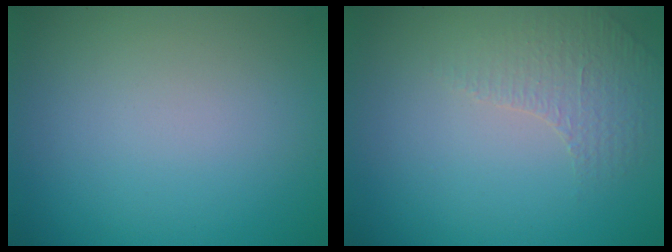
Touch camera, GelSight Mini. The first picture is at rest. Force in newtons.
{"total": 1.3, "press": 0.9, "slide": 0.9}